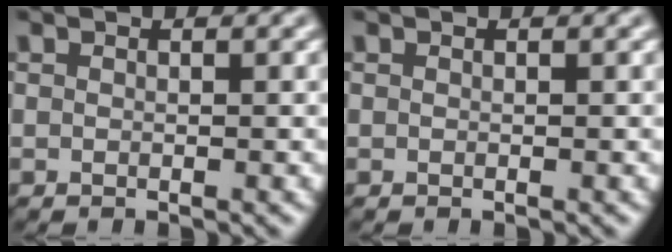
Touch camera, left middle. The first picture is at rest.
{"total": 0.0}